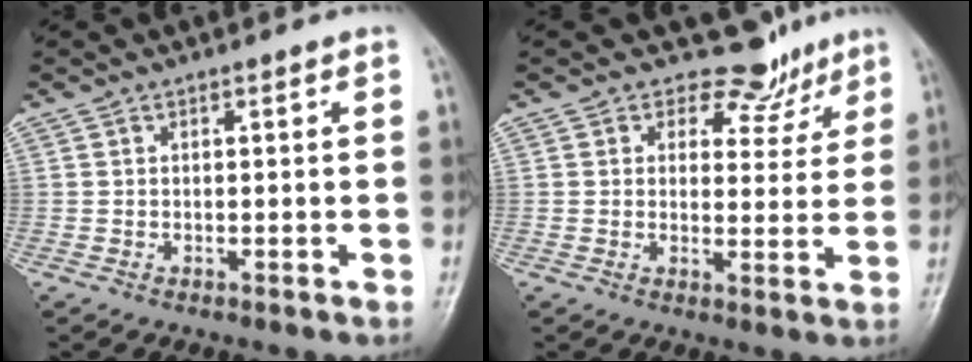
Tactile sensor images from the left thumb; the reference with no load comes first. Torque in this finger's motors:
{"motor_torque": [-0.30, -0.23, 0.16, 0.25, -0.04]}